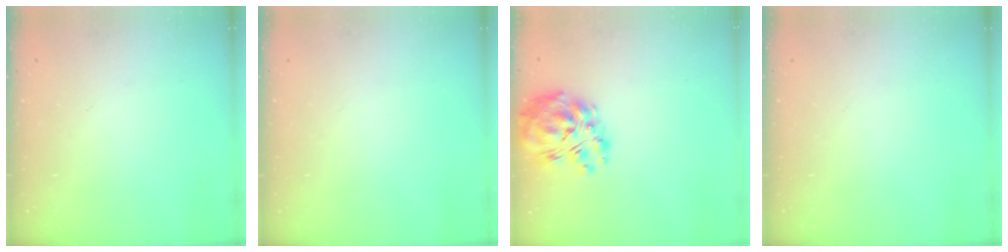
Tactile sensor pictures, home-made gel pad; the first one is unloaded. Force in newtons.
{"total": 0.0}
{"total": 13.1, "press": 12.2, "slide": 4.7}
{"total": 0.0}